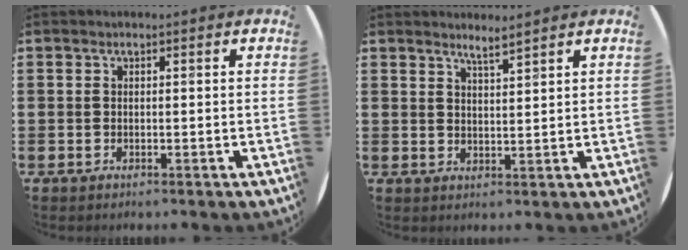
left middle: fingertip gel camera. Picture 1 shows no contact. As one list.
[{"total": 2.6, "force": [2.6, -0.4, 0.5], "torque": [-0.012, -0.007, 0.047]}]